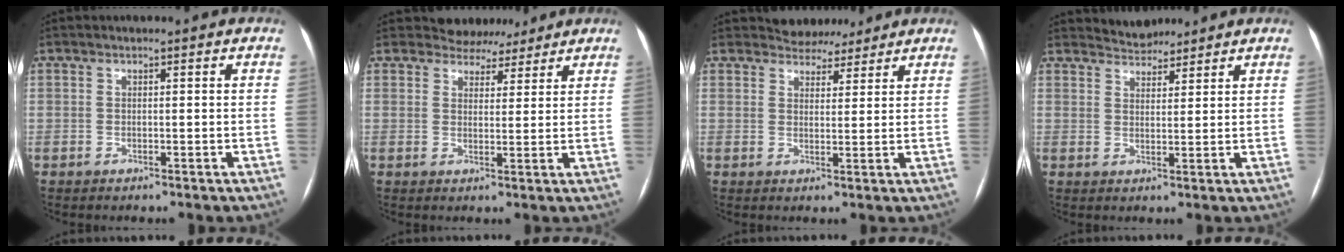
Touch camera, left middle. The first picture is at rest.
{"total": 4.9, "force": [4.3, 2.4, -0.3], "torque": [0.010, 0.002, 0.053]}
{"total": 4.3, "force": [3.9, 1.8, -0.2], "torque": [0.004, 0.003, 0.054]}
{"total": 3.6, "force": [3.4, 1.0, -0.3], "torque": [0.001, 0.010, 0.059]}